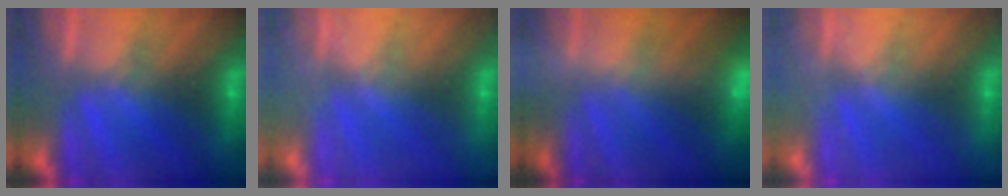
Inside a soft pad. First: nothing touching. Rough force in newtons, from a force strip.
{"total": 2.3}
{"total": 2.2}
{"total": 2.3}